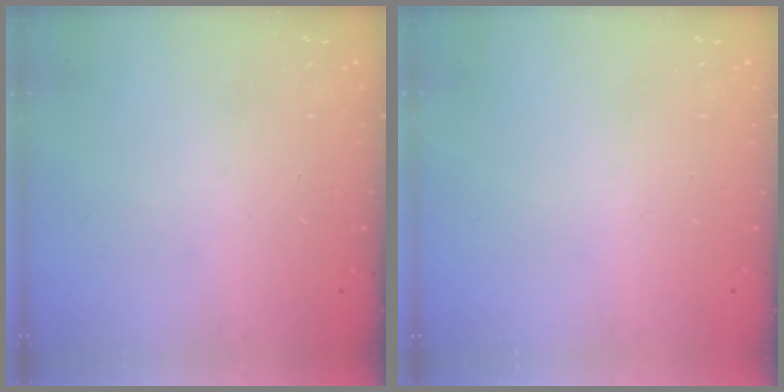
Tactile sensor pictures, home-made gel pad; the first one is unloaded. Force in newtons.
{"total": 0.0}